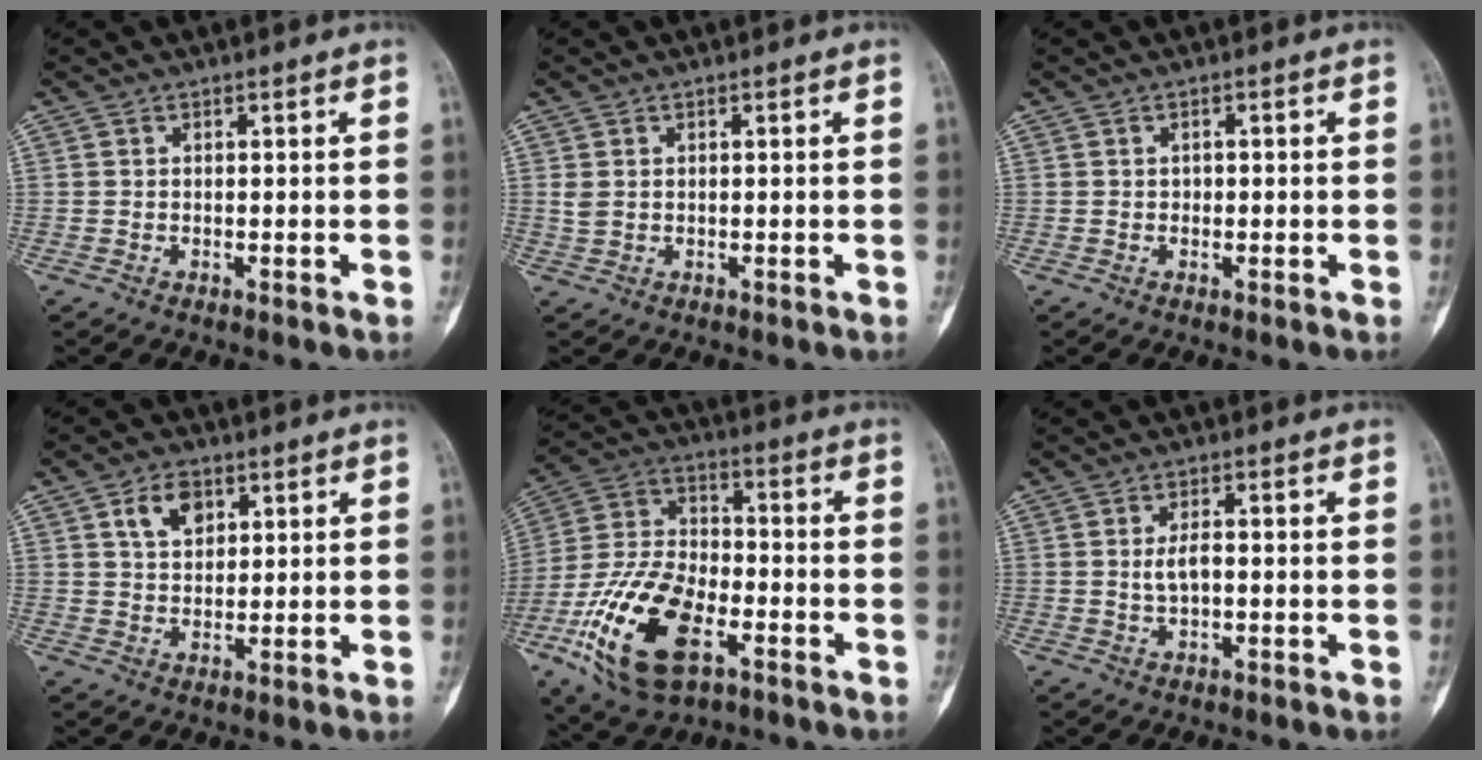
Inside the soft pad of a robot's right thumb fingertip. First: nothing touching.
{"total": 1.5, "force": [0.4, 1.0, 1.1], "torque": [-0.027, 0.006, 0.014]}
{"total": 1.0, "force": [0.0, 0.8, 0.6], "torque": [-0.002, 0.003, -0.003]}
{"total": 5.8, "force": [2.6, 3.8, 3.5], "torque": [-0.045, -0.008, 0.046]}
{"total": 20.2, "force": [-8.2, 10.4, 15.2], "torque": [-0.293, 0.029, -0.146]}
{"total": 3.4, "force": [-0.1, 1.6, 3.0], "torque": [-0.061, 0.007, -0.002]}